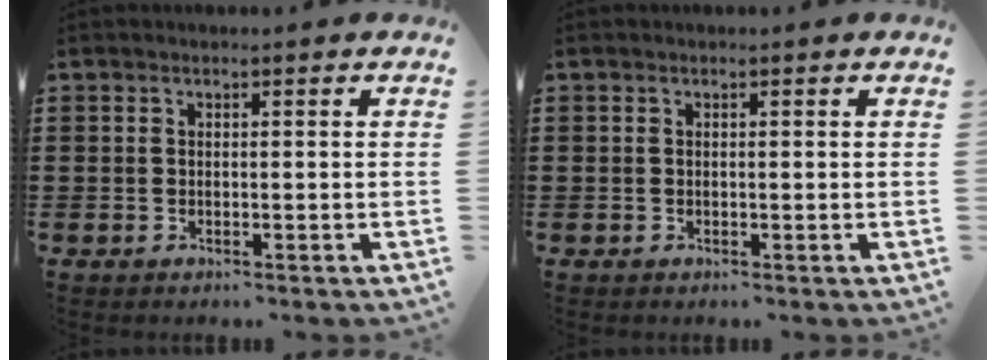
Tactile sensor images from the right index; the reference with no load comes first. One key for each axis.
{"total": 0.0}